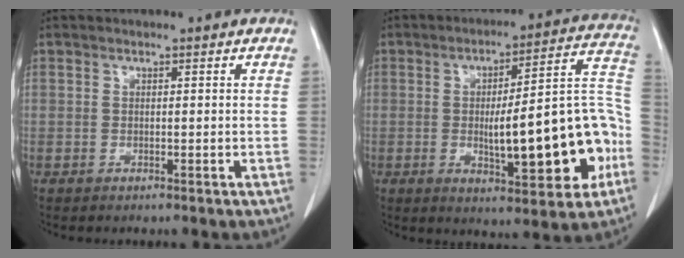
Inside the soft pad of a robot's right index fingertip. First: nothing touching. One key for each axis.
{"total": 18.7, "fx": -4.1, "fy": 3.8, "fz": 17.8, "tx": -0.220, "ty": 0.032, "tz": -0.047}